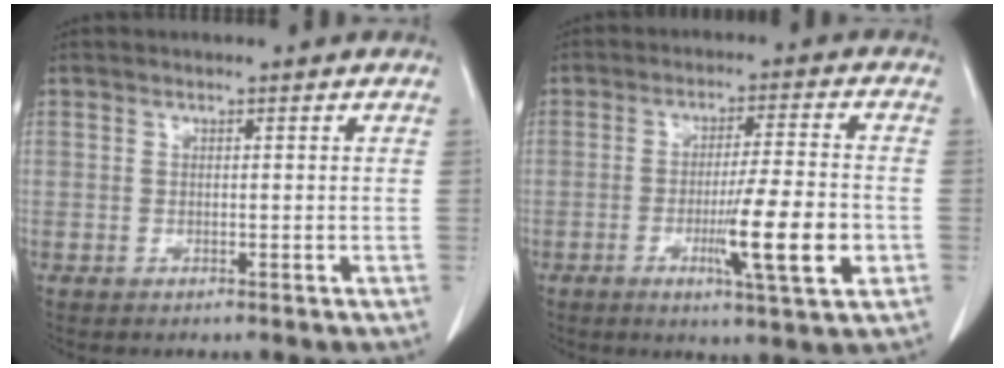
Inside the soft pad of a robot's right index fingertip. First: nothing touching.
{"total": 10.6, "force": [-3.1, 0.0, 10.1], "torque": [-0.162, -0.017, -0.050]}